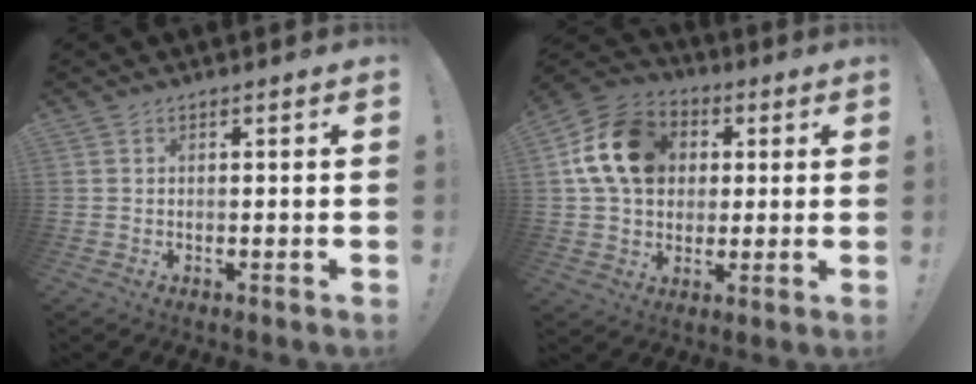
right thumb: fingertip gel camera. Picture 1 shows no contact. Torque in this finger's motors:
{"motor_torque": [0.18, 0.74, 0.68, -0.41, 0.07]}